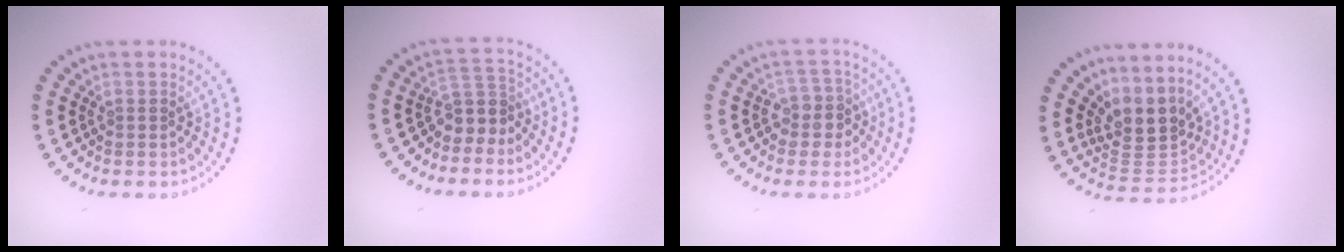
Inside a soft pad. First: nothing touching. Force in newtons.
{"total": 2.9, "press": 2.0, "slide": 2.0}
{"total": 2.5, "press": 2.2, "slide": 1.2}
{"total": 3.9, "press": 3.0, "slide": 2.5}